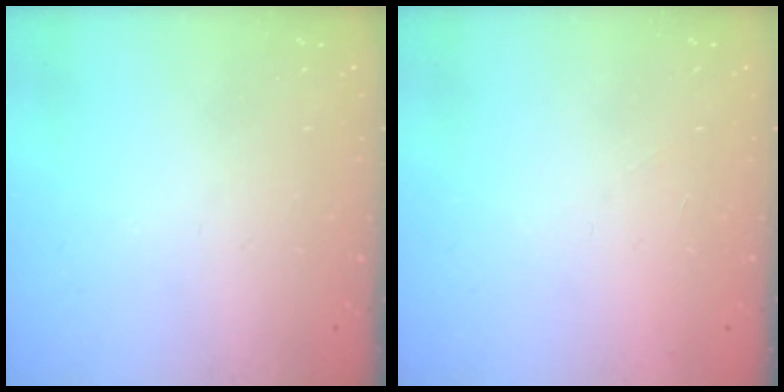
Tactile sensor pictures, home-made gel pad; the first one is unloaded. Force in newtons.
{"total": 4.9, "press": 4.8, "slide": 0.5}